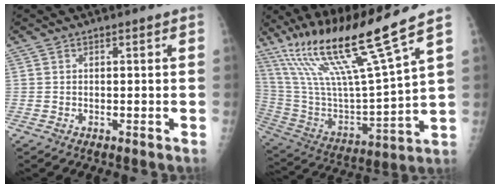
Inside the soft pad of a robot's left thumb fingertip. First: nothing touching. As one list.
[{"total": 22.6, "force": [15.2, 0.8, 16.7], "torque": [-0.293, -0.060, 0.286]}]